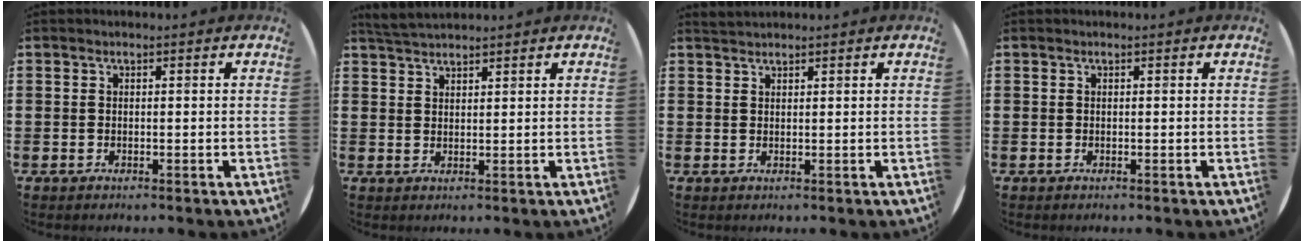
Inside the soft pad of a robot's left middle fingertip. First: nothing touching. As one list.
[{"total": 2.8, "force": [2.7, 0.4, 0.6], "torque": [-0.017, -0.002, 0.052]}, {"total": 1.0, "force": [1.0, 0.0, 0.0], "torque": [-0.001, 0.000, 0.020]}, {"total": 0.0}]